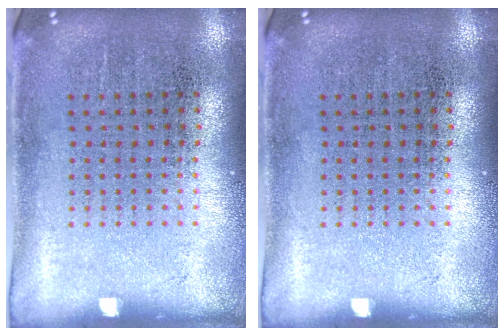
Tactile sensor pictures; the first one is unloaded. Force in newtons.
{"total": 0.0}